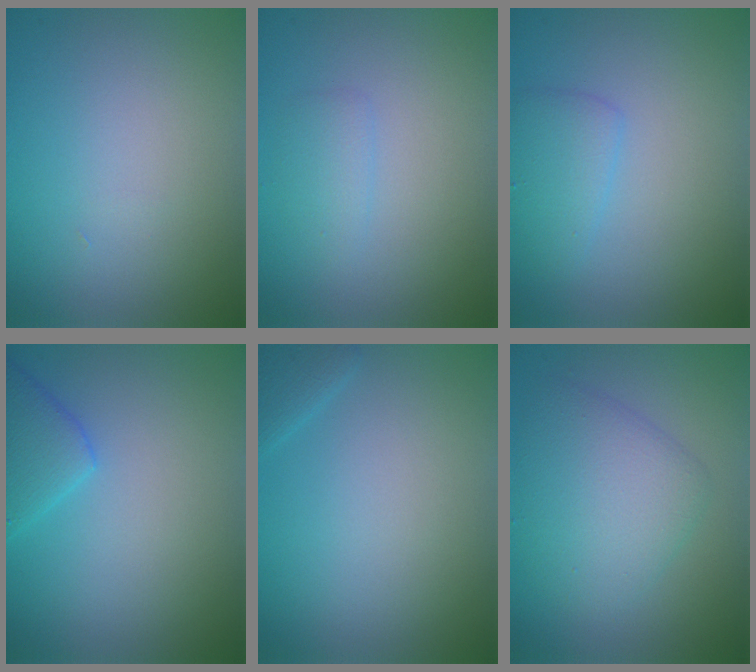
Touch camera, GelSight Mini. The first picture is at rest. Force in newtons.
{"total": 1.2, "press": 1.2, "slide": 0.0}
{"total": 2.1, "press": 2.1, "slide": 0.1}
{"total": 2.9, "press": 2.9, "slide": 0.2}
{"total": 1.4, "press": 1.4, "slide": 0.1}
{"total": 4.5, "press": 4.5, "slide": 0.1}